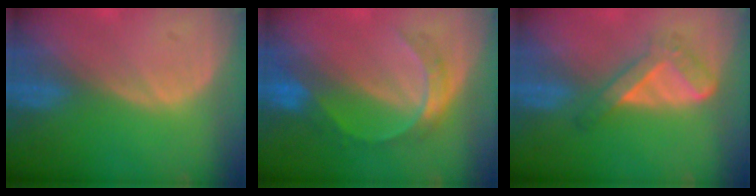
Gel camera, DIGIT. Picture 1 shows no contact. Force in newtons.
{"total": 6.4, "press": 5.5, "slide": 3.2}
{"total": 5.6, "press": 4.7, "slide": 3.0}